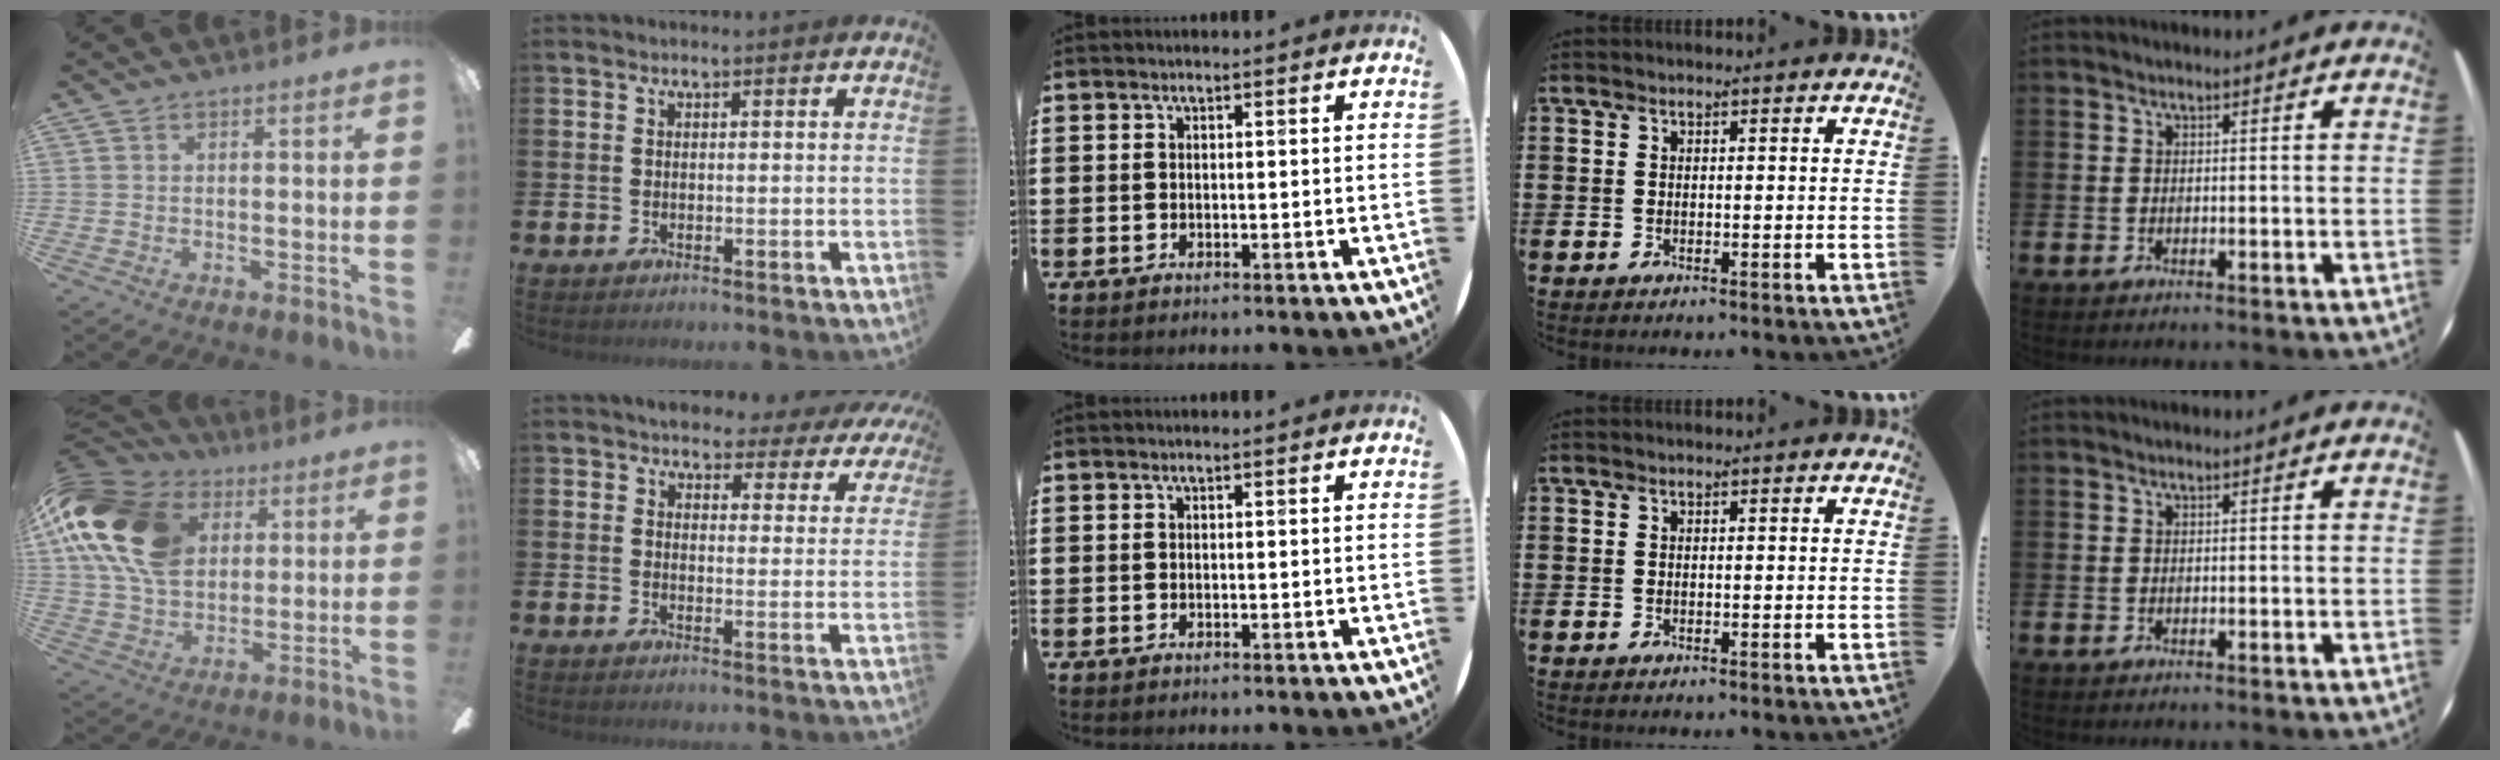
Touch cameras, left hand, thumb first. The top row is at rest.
{"thumb": {"total": 20.5, "force": [6.9, 14.4, 12.8], "torque": [-0.275, -0.008, 0.125]}, "index": {"total": 4.0, "force": [3.6, 1.6, 0.6], "torque": [-0.019, -0.027, 0.059]}}